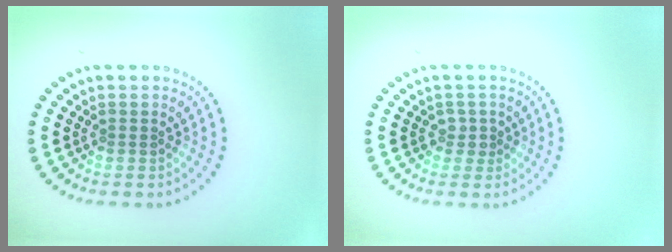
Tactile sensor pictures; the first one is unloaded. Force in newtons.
{"total": 1.4, "press": 1.1, "slide": 0.9}